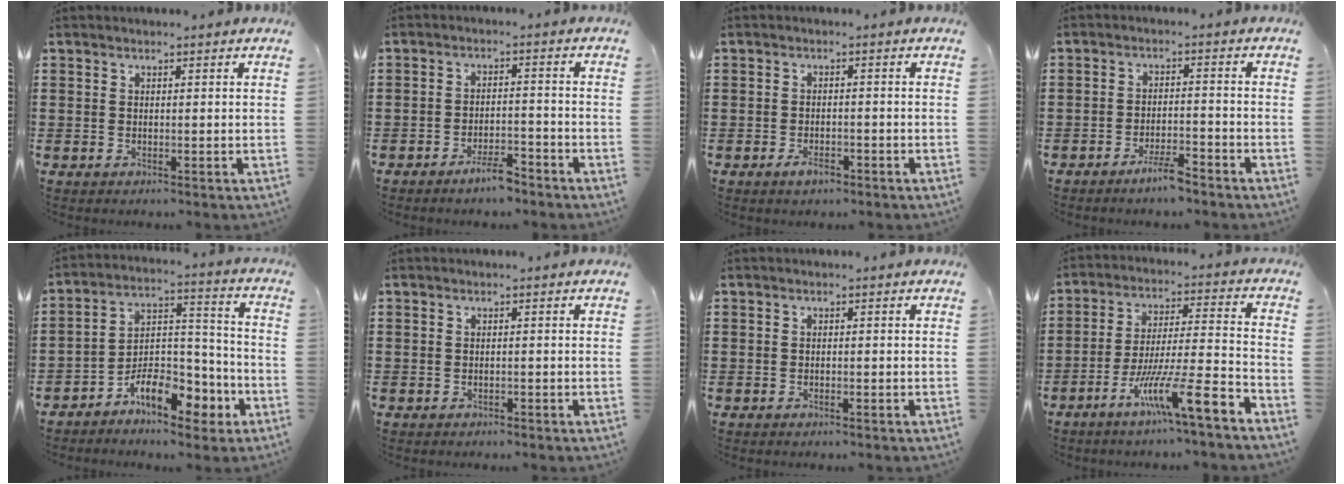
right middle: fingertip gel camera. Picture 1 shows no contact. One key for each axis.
{"total": 4.1, "fx": -3.5, "fy": 0.8, "fz": 1.9, "tx": -0.030, "ty": 0.011, "tz": -0.066}
{"total": 2.2, "fx": -1.6, "fy": 1.0, "fz": 1.2, "tx": -0.023, "ty": 0.001, "tz": -0.030}
{"total": 4.0, "fx": -3.3, "fy": 0.6, "fz": 2.2, "tx": -0.043, "ty": 0.006, "tz": -0.063}
{"total": 8.9, "fx": -5.9, "fy": 4.3, "fz": 5.1, "tx": -0.083, "ty": 0.020, "tz": -0.105}
{"total": 0.9, "fx": -0.8, "fy": 0.4, "fz": 0.0, "tx": -0.001, "ty": 0.003, "tz": -0.018}
{"total": 0.8, "fx": -0.7, "fy": 0.2, "fz": 0.3, "tx": -0.008, "ty": -0.002, "tz": -0.013}
{"total": 11.8, "fx": -7.9, "fy": 0.8, "fz": 8.8, "tx": -0.154, "ty": 0.003, "tz": -0.151}